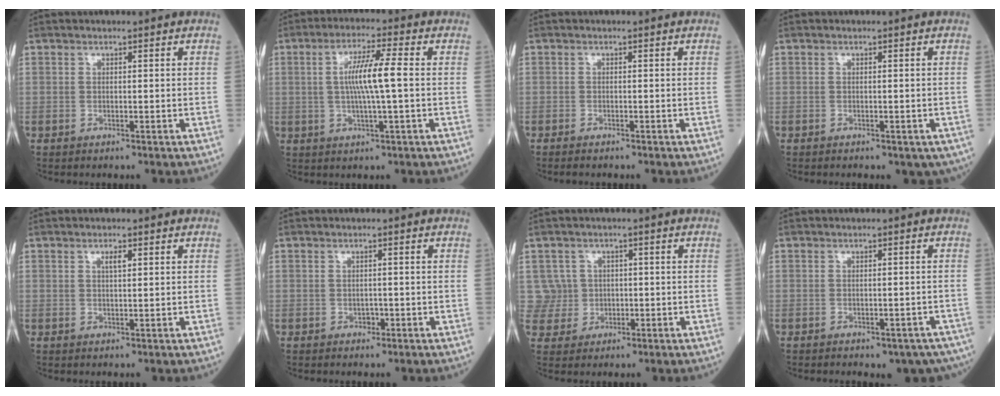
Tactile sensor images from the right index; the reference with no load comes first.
{"total": 7.3, "force": [0.4, -0.1, 7.3], "torque": [-0.136, 0.003, 0.005]}
{"total": 1.2, "force": [-1.1, 0.2, 0.5], "torque": [-0.013, -0.003, -0.014]}
{"total": 4.3, "force": [-2.8, 1.9, 2.6], "torque": [-0.022, -0.003, -0.035]}
{"total": 1.4, "force": [0.7, 0.3, 1.2], "torque": [-0.022, -0.001, 0.011]}
{"total": 0.9, "force": [-0.4, 0.7, 0.4], "torque": [-0.006, 0.002, -0.005]}
{"total": 4.6, "force": [0.6, 4.5, -0.5], "torque": [0.023, 0.016, 0.014]}
{"total": 8.1, "force": [-6.1, 3.3, 4.1], "torque": [-0.038, 0.002, -0.069]}